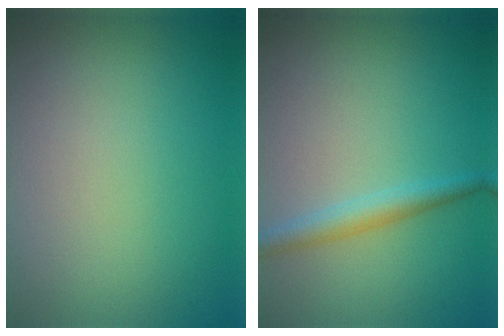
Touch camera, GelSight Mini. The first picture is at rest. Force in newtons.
{"total": 2.3, "press": 2.3, "slide": 0.0}